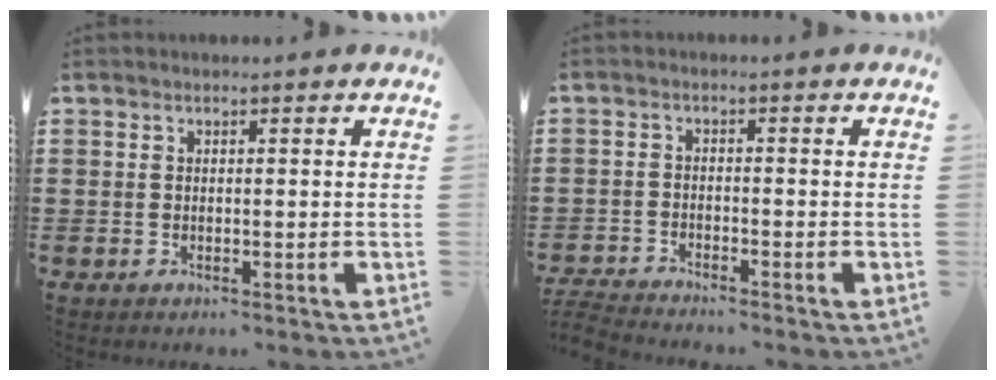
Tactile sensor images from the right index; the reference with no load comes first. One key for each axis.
{"total": 3.2, "fx": -3.2, "fy": 0.1, "fz": 0.2, "tx": -0.020, "ty": -0.005, "tz": -0.072}